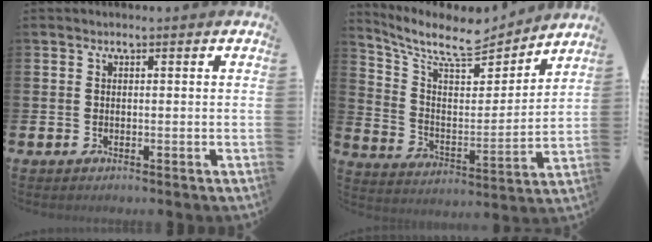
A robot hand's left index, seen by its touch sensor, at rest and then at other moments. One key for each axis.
{"total": 9.1, "fx": 7.8, "fy": 2.8, "fz": 3.8, "tx": -0.108, "ty": -0.052, "tz": 0.132}